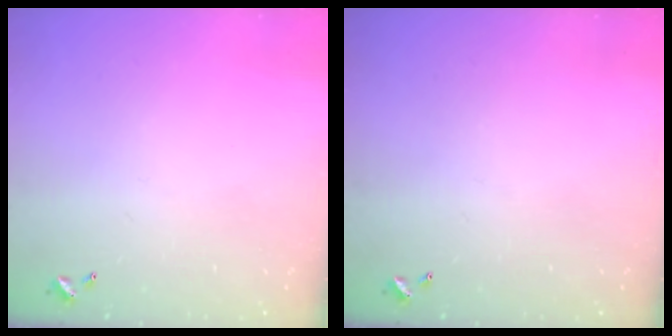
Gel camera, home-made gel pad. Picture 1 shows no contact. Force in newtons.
{"total": 0.0}